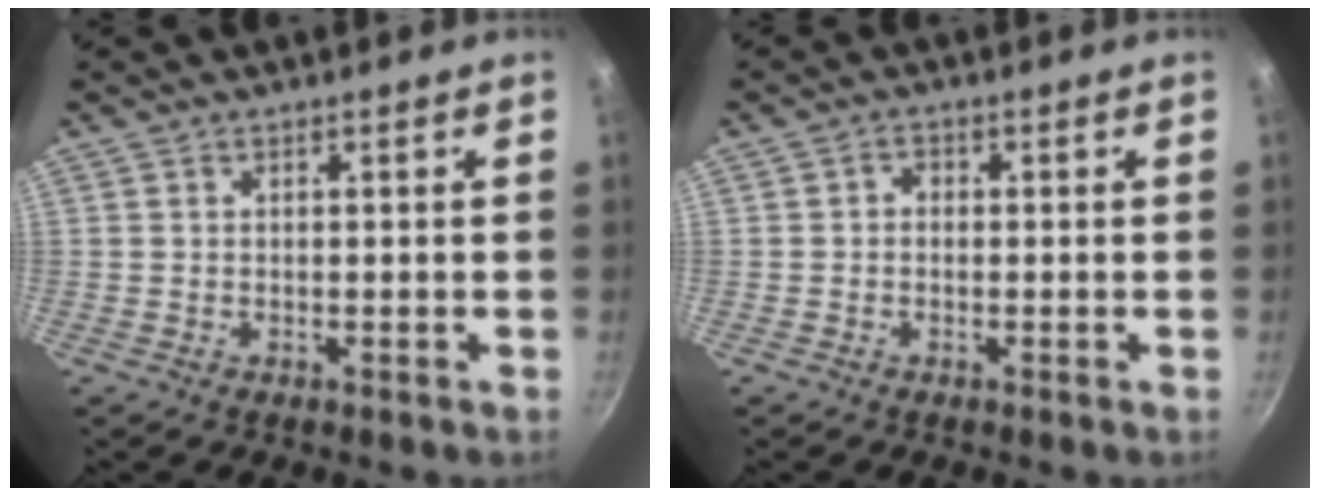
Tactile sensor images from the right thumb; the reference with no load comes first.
{"total": 1.6, "force": [-0.3, 1.3, 0.8], "torque": [-0.012, 0.007, -0.007]}